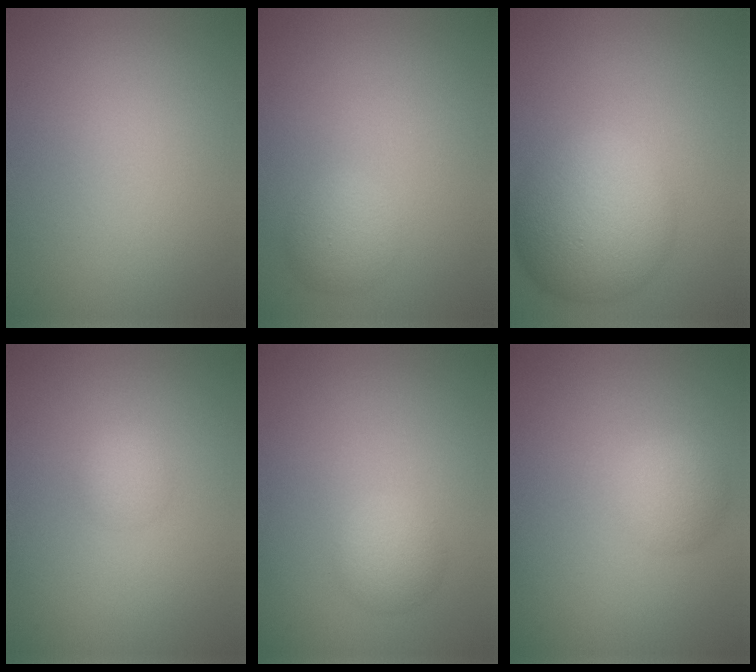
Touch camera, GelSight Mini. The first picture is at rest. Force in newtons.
{"total": 2.2, "press": 2.2, "slide": 0.1}
{"total": 8.1, "press": 8.1, "slide": 0.1}
{"total": 1.3, "press": 1.3, "slide": 0.1}
{"total": 2.2, "press": 2.2, "slide": 0.1}
{"total": 2.3, "press": 2.3, "slide": 0.2}